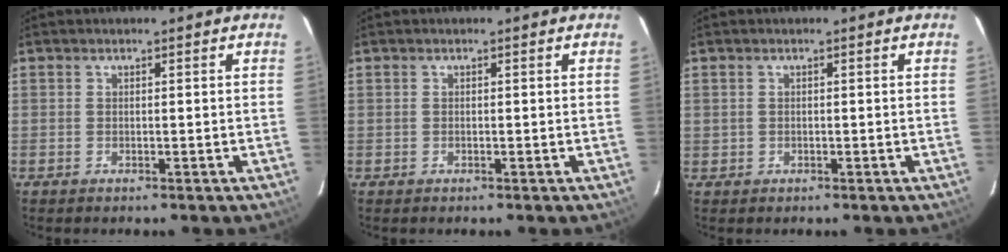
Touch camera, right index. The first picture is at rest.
{"total": 0.0}
{"total": 0.7, "force": [0.0, 0.7, 0.1], "torque": [-0.001, 0.001, 0.003]}